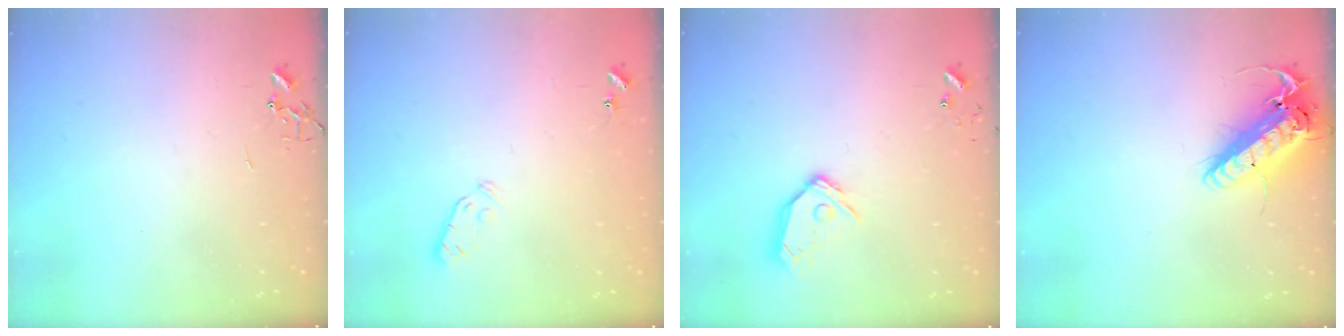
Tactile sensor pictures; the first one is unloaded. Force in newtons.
{"total": 3.8, "press": 3.7, "slide": 0.9}
{"total": 11.6, "press": 11.6, "slide": 1.4}
{"total": 18.3, "press": 18.0, "slide": 3.3}